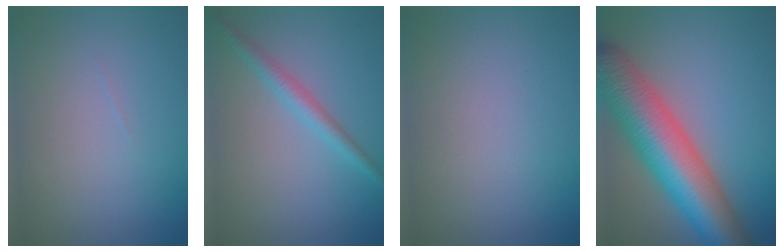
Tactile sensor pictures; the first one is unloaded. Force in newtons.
{"total": 2.1, "press": 2.1, "slide": 0.1}
{"total": 0.0}
{"total": 11.7, "press": 11.7, "slide": 0.5}